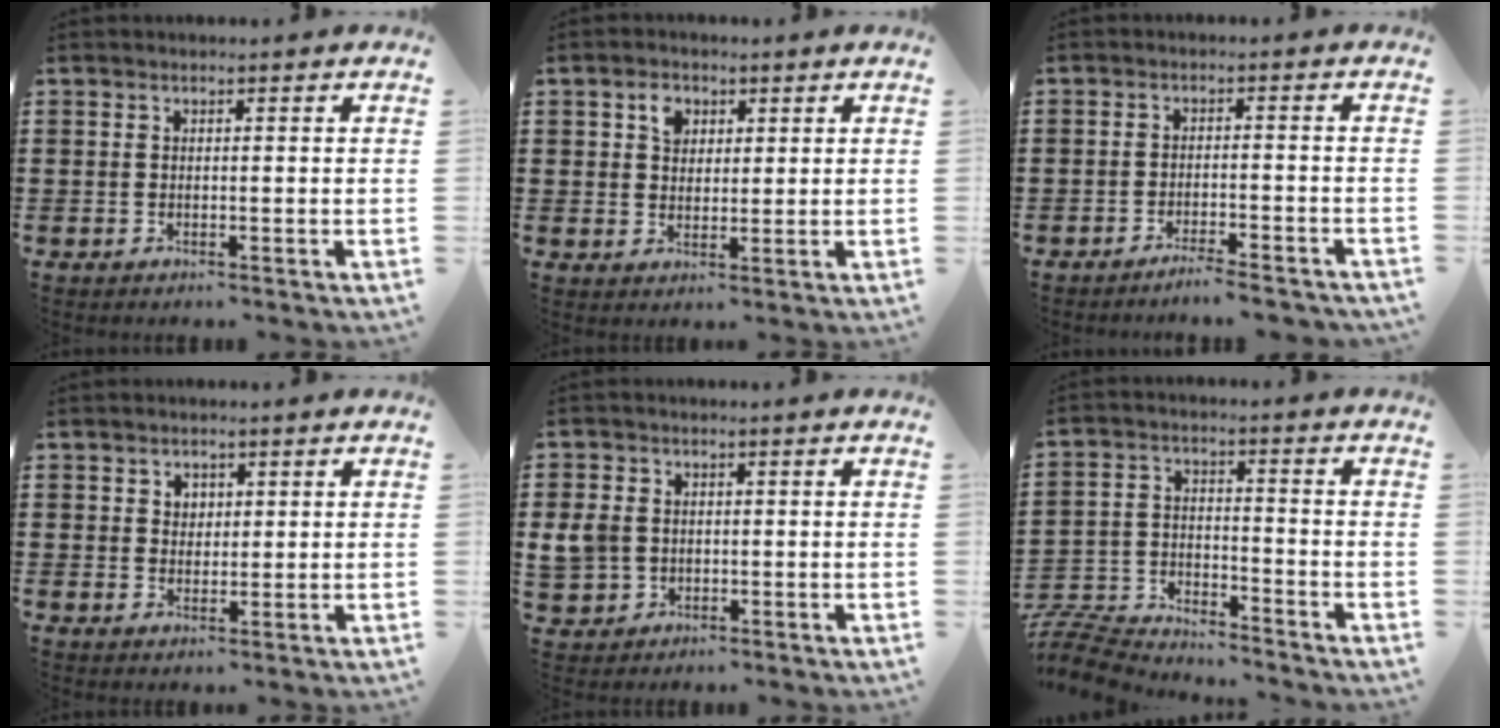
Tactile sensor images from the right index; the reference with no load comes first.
{"total": 3.3, "force": [1.5, 2.5, 1.5], "torque": [-0.031, 0.008, 0.025]}
{"total": 3.0, "force": [-2.8, -0.2, 1.0], "torque": [-0.018, 0.001, -0.056]}
{"total": 2.1, "force": [1.1, 1.7, 0.3], "torque": [-0.012, 0.009, 0.020]}
{"total": 4.0, "force": [-0.3, 3.6, 1.8], "torque": [-0.066, 0.003, -0.013]}
{"total": 7.8, "force": [-7.6, 1.3, 1.0], "torque": [-0.039, 0.010, -0.156]}